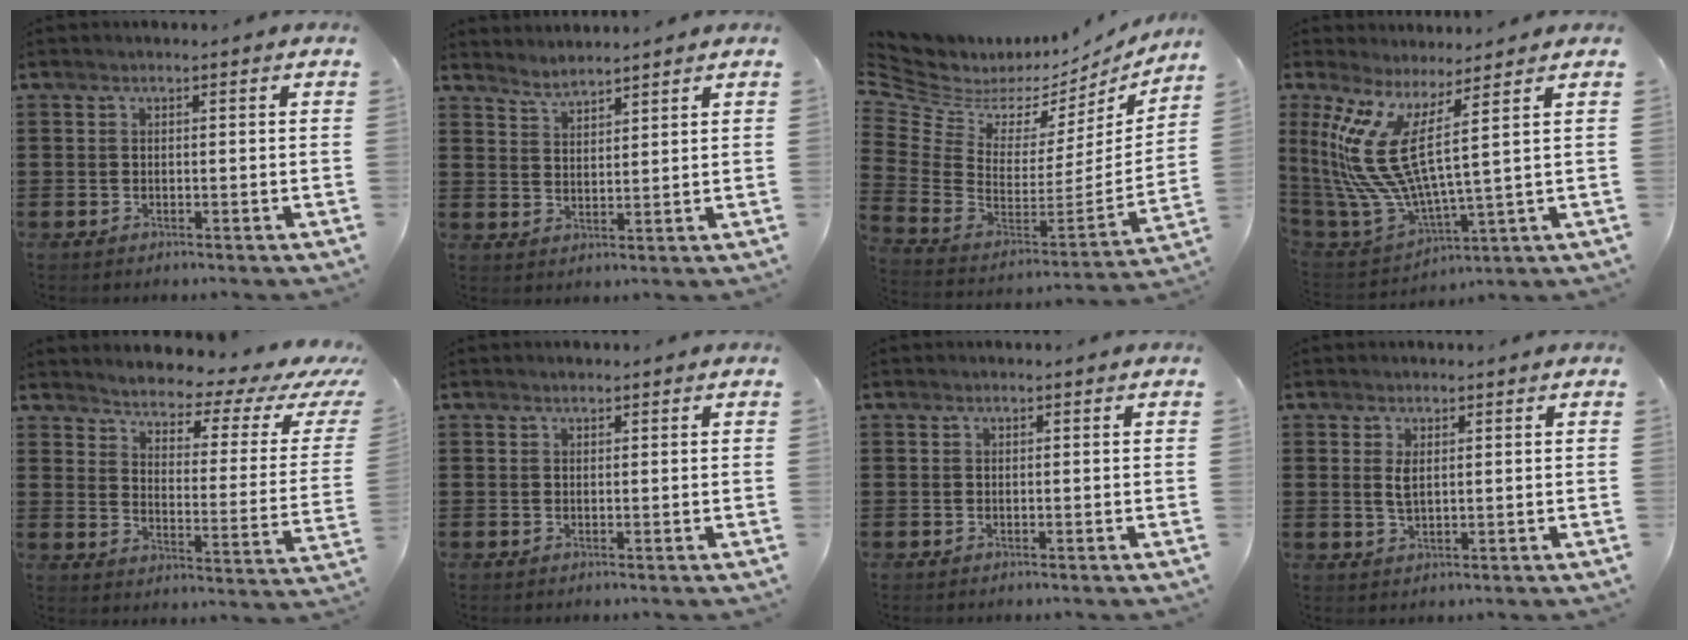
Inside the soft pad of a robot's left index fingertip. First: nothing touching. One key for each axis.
{"total": 3.0, "fx": 3.0, "fy": 0.0, "fz": -0.1, "tx": -0.006, "ty": -0.009, "tz": 0.057}
{"total": 4.2, "fx": 3.1, "fy": 2.7, "fz": 0.7, "tx": -0.044, "ty": -0.040, "tz": 0.054}
{"total": 10.6, "fx": 4.9, "fy": 2.0, "fz": 9.2, "tx": -0.237, "ty": -0.048, "tz": 0.080}
{"total": 2.8, "fx": 2.5, "fy": 0.5, "fz": 1.1, "tx": -0.034, "ty": -0.030, "tz": 0.034}
{"total": 0.5, "fx": 0.5, "fy": 0.2, "fz": 0.1, "tx": -0.003, "ty": 0.001, "tz": 0.010}
{"total": 0.0}
{"total": 2.0, "fx": 0.7, "fy": 0.9, "fz": 1.6, "tx": -0.038, "ty": 0.004, "tz": 0.011}